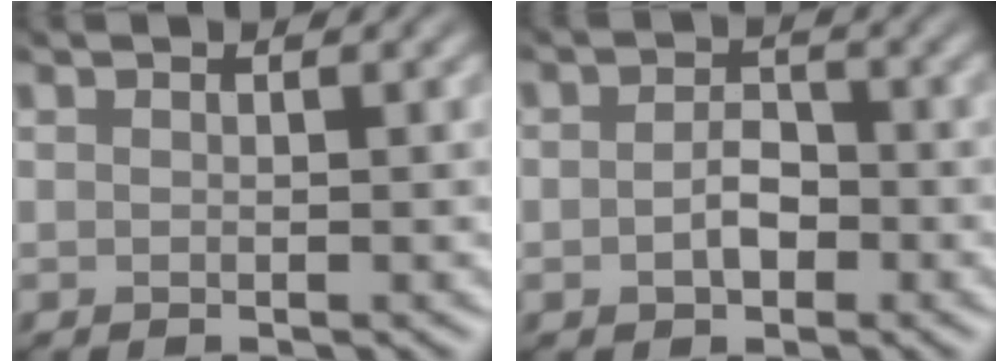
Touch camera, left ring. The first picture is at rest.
{"total": 2.5, "force": [-2.4, 0.7, -0.2], "torque": [-0.028, -0.018, -0.012]}